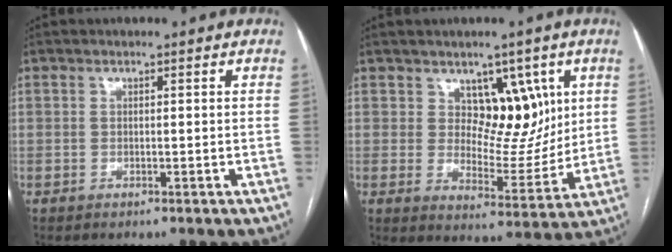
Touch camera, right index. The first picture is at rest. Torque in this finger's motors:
{"motor_torque": [0.18, 0.23, 0.08, 0.00]}